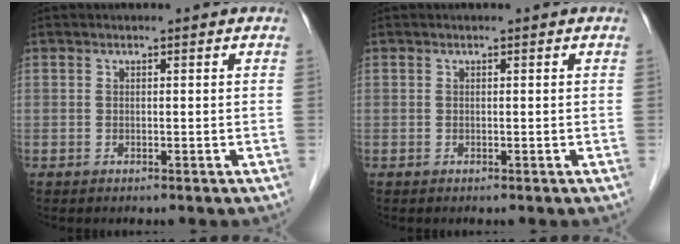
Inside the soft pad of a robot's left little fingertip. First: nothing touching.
{"total": 0.0}